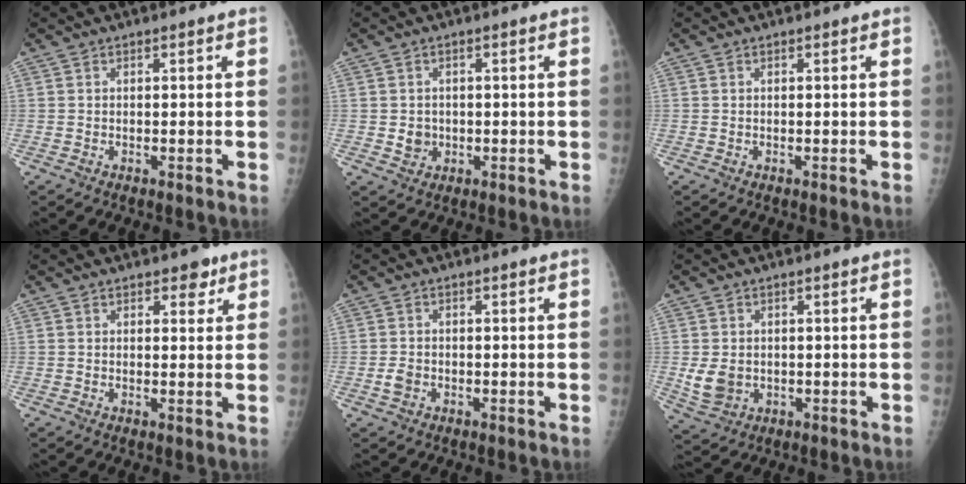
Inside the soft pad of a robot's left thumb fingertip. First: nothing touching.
{"total": 2.7, "force": [-0.2, 2.5, 1.0], "torque": [-0.003, 0.002, 0.003]}
{"total": 0.0}
{"total": 3.0, "force": [1.9, 1.7, 1.5], "torque": [0.001, -0.009, 0.024]}
{"total": 2.0, "force": [-0.6, 1.6, 1.1], "torque": [-0.017, 0.003, -0.011]}
{"total": 5.1, "force": [-0.1, 4.1, 3.0], "torque": [-0.047, -0.009, 0.010]}